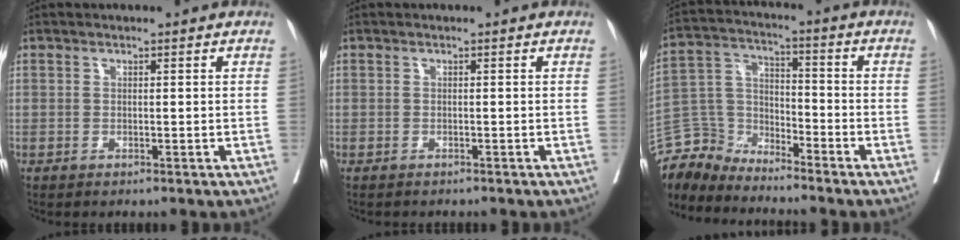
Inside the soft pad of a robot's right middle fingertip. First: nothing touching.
{"total": 2.2, "force": [-2.0, 0.4, 1.0], "torque": [-0.016, -0.002, -0.023]}
{"total": 7.8, "force": [-7.6, 1.5, -0.7], "torque": [0.011, 0.027, -0.156]}